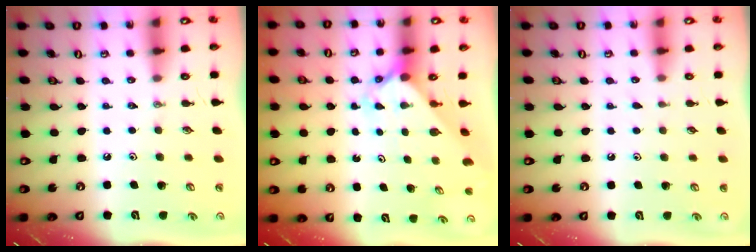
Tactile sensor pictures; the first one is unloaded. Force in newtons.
{"total": 2.5, "press": 2.5, "slide": 0.3}
{"total": 2.0, "press": 2.0, "slide": 0.2}